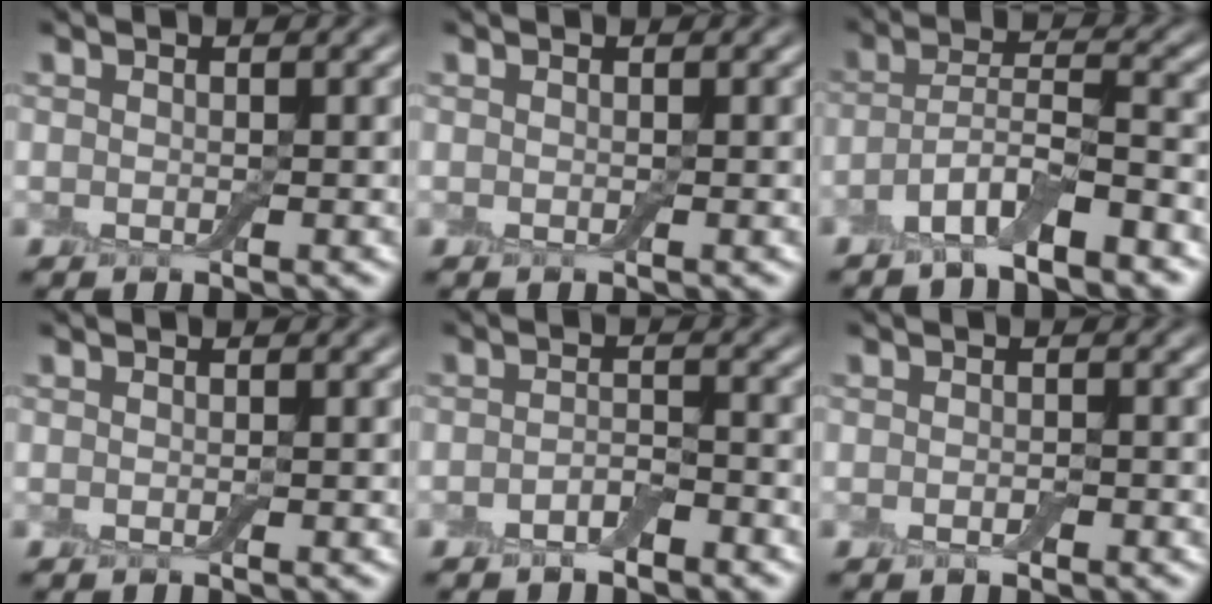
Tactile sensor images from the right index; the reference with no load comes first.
{"total": 0.0}
{"total": 5.0, "force": [-3.2, 1.1, 3.7], "torque": [-0.068, -0.002, -0.065]}
{"total": 0.0}
{"total": 1.8, "force": [-1.3, 0.7, 0.9], "torque": [-0.016, 0.000, -0.025]}
{"total": 0.7, "force": [-0.4, 0.3, 0.4], "torque": [-0.006, -0.003, -0.005]}